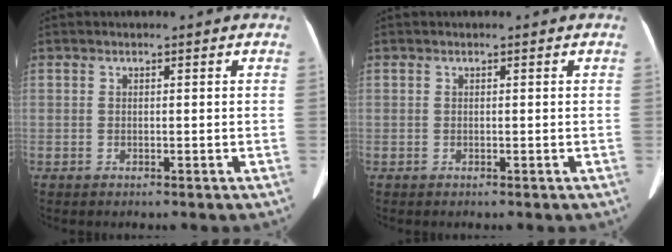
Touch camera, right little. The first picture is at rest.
{"total": 0.0}